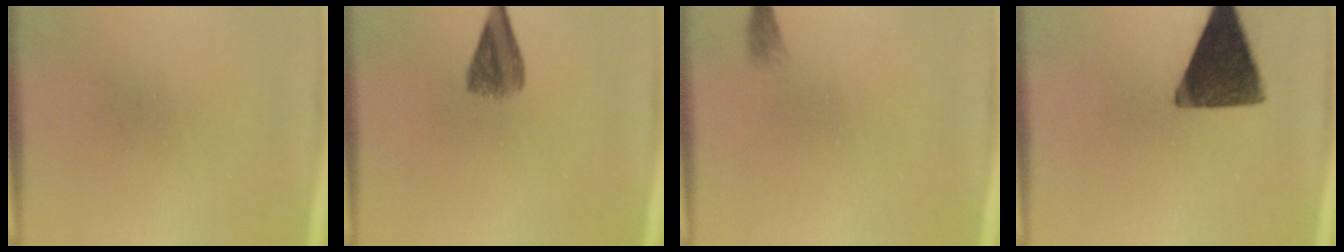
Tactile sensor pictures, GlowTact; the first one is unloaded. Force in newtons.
{"total": 5.0}
{"total": 1.1}
{"total": 14.1}